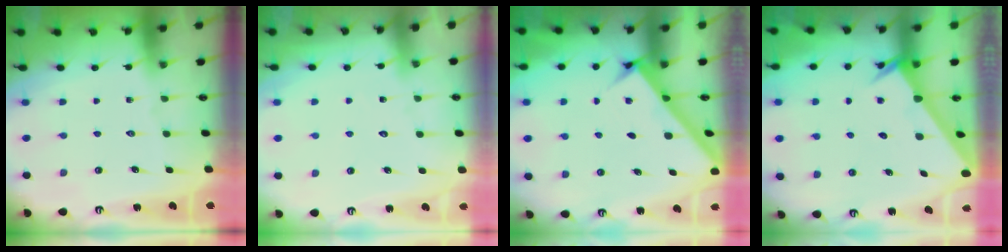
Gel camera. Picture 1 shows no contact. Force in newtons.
{"total": 5.7, "press": 5.7, "slide": 0.4}
{"total": 2.9, "press": 2.9, "slide": 0.0}
{"total": 2.5, "press": 2.5, "slide": 0.2}